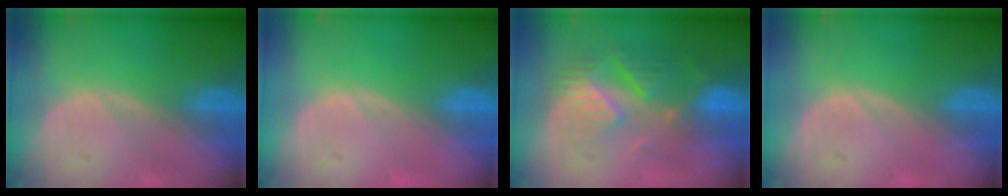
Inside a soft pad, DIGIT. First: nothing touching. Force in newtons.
{"total": 0.0}
{"total": 8.9, "press": 7.7, "slide": 4.5}
{"total": 0.0}